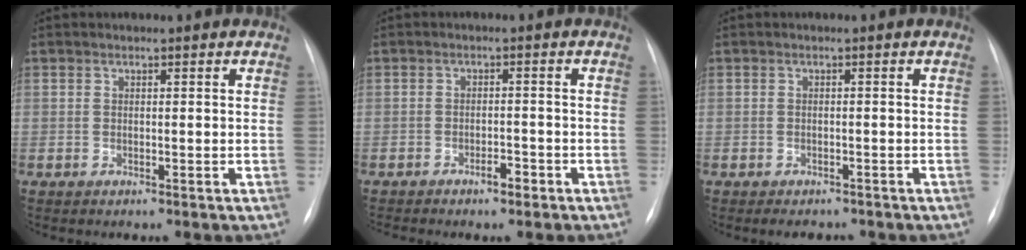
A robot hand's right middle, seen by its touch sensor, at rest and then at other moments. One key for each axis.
{"total": 2.6, "fx": -1.9, "fy": 0.7, "fz": 1.6, "tx": -0.023, "ty": 0.002, "tz": -0.030}
{"total": 3.2, "fx": -2.7, "fy": 1.4, "fz": 1.0, "tx": -0.011, "ty": -0.001, "tz": -0.031}